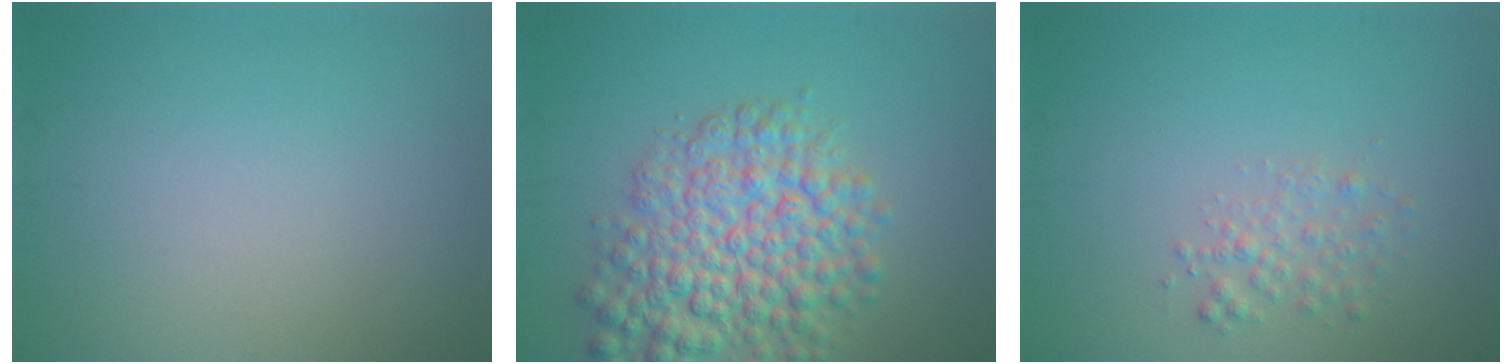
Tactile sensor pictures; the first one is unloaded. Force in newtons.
{"total": 7.7, "press": 7.7, "slide": 0.2}
{"total": 1.7, "press": 1.7, "slide": 0.1}